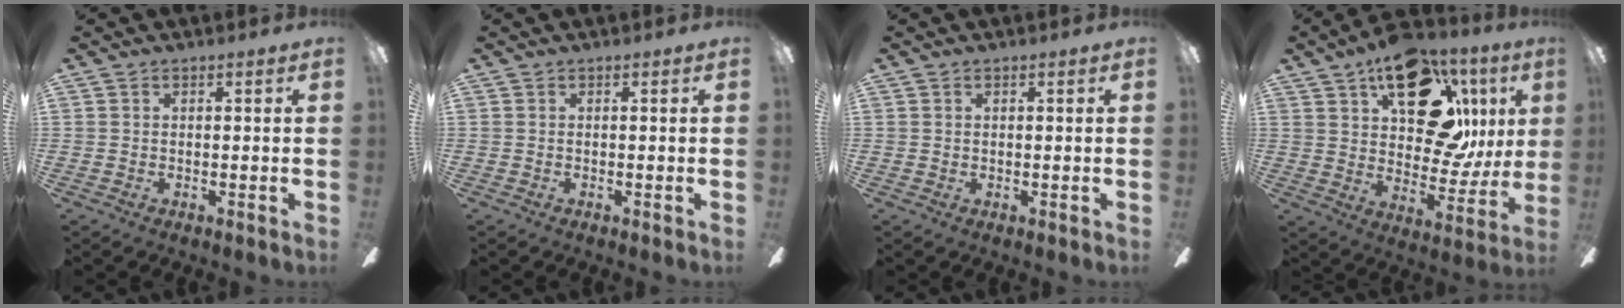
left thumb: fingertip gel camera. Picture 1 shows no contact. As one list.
[{"total": 0.0}, {"total": 0.7, "force": [0.4, 0.5, 0.3], "torque": [-0.007, 0.003, 0.007]}, {"total": 24.7, "force": [12.6, 13.9, 16.0], "torque": [-0.217, -0.059, 0.218]}]